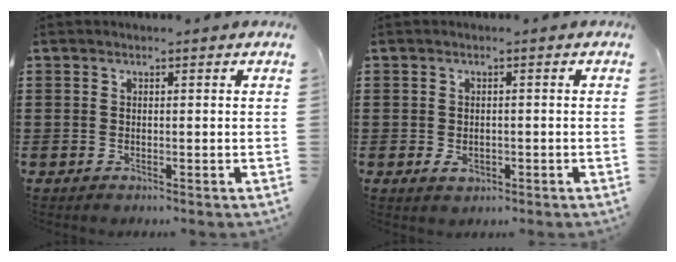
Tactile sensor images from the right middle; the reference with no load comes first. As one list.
[{"total": 1.8, "force": [-0.6, 1.1, 1.3], "torque": [-0.017, -0.005, -0.013]}]